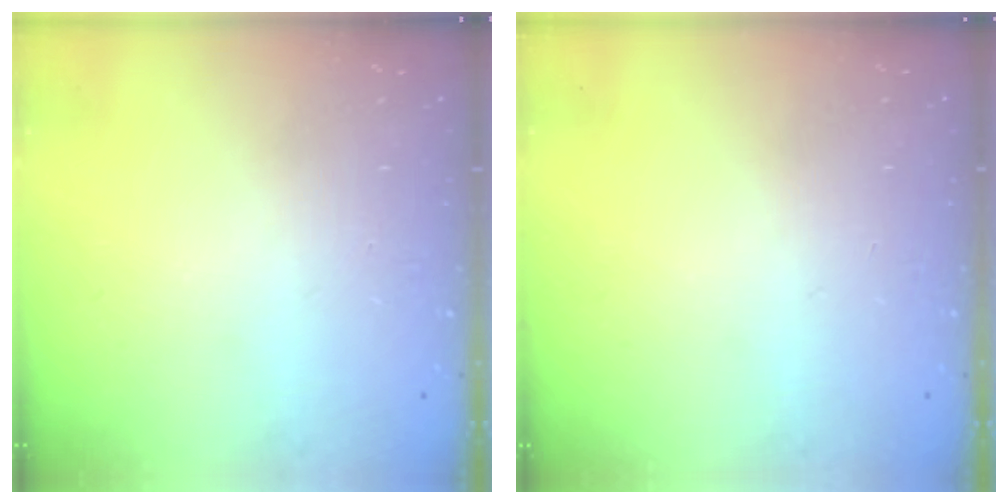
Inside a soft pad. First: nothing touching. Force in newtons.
{"total": 0.0}